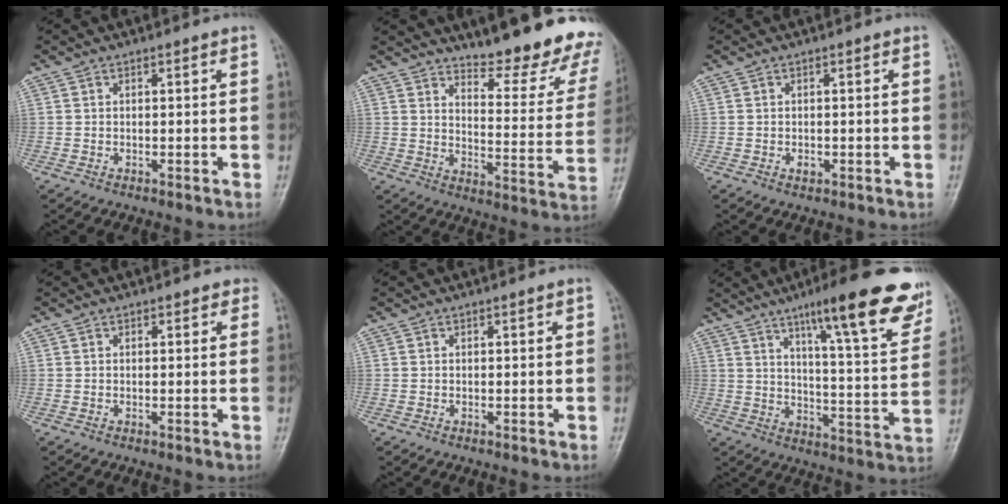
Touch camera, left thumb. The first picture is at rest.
{"total": 20.4, "force": [16.8, 4.9, 10.4], "torque": [-0.100, -0.136, 0.211]}
{"total": 1.1, "force": [-0.3, 0.8, 0.6], "torque": [-0.006, 0.000, -0.004]}
{"total": 1.2, "force": [0.6, 0.8, 0.5], "torque": [0.011, 0.000, 0.001]}
{"total": 0.0}
{"total": 21.0, "force": [13.3, 3.8, 15.9], "torque": [-0.190, -0.054, 0.186]}